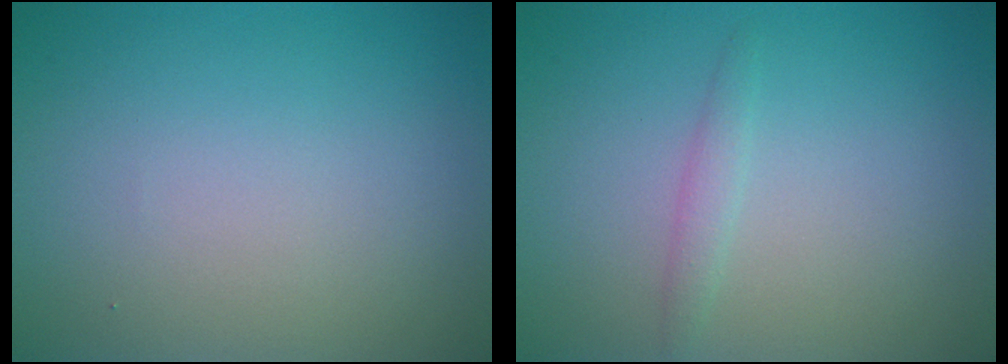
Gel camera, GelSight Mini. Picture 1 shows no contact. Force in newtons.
{"total": 1.0, "press": 1.0, "slide": 0.1}